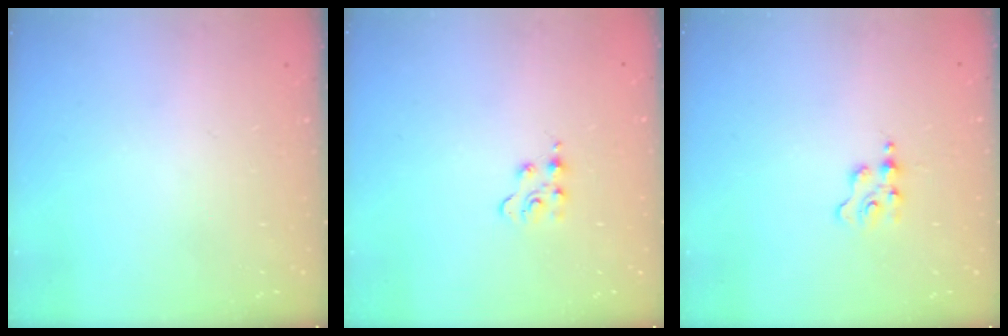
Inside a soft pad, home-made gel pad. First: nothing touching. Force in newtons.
{"total": 3.2, "press": 3.1, "slide": 0.4}
{"total": 1.8, "press": 1.8, "slide": 0.3}